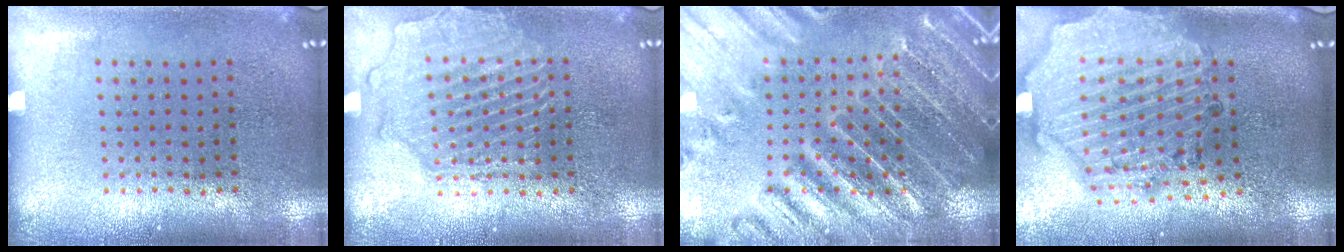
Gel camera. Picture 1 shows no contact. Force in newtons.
{"total": 2.6, "press": 2.6, "slide": 0.2}
{"total": 3.5, "press": 3.4, "slide": 0.9}
{"total": 2.7, "press": 2.4, "slide": 1.1}